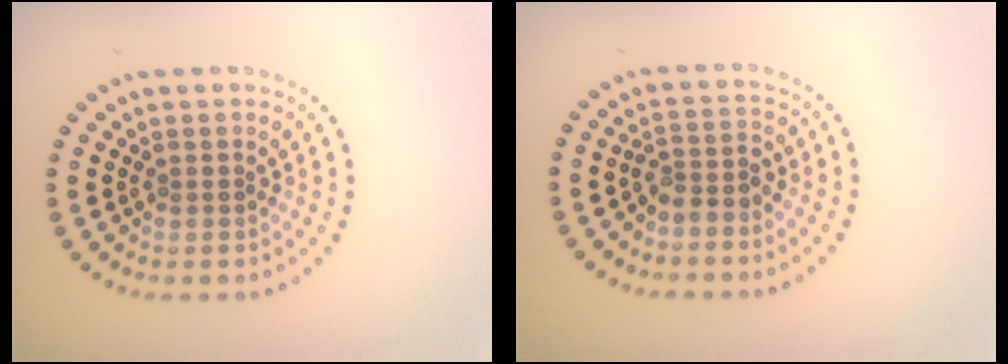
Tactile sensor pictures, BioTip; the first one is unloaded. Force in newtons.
{"total": 2.4, "press": 1.9, "slide": 1.4}